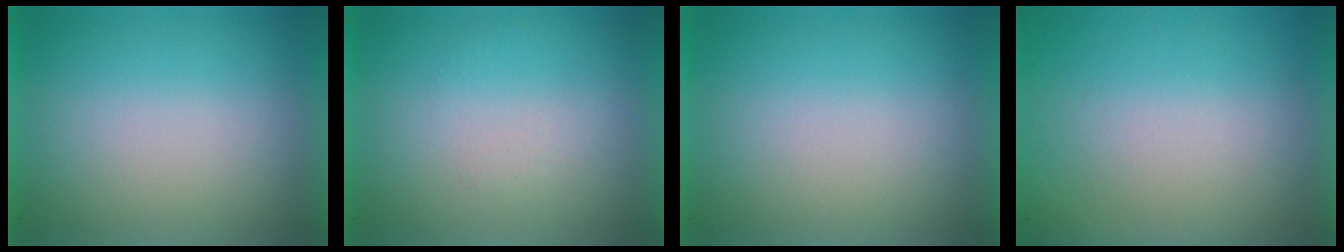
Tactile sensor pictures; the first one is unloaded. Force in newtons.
{"total": 1.2}
{"total": 0.0}
{"total": 6.0}